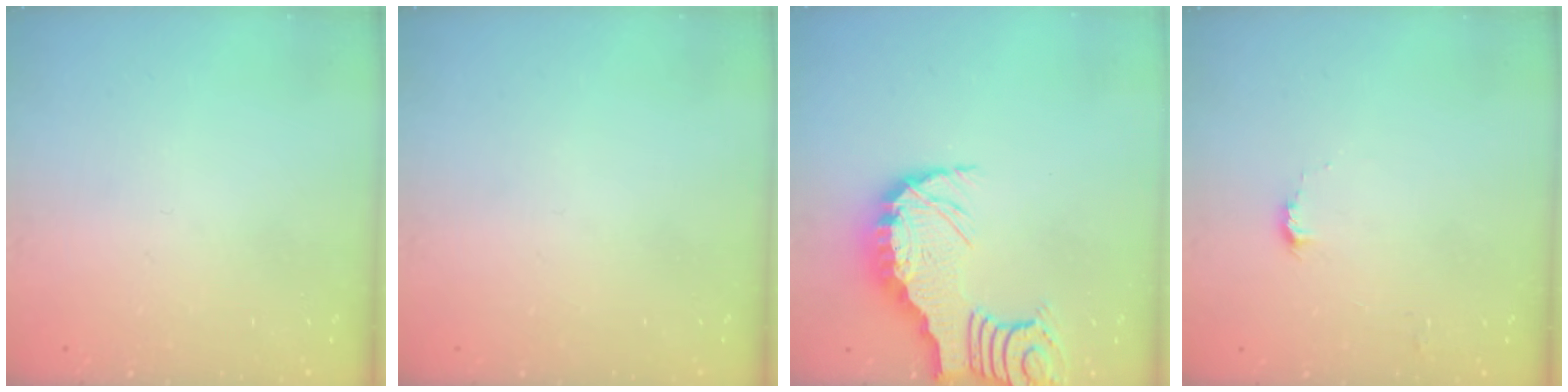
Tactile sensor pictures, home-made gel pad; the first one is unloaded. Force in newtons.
{"total": 0.0}
{"total": 7.1, "press": 7.0, "slide": 0.8}
{"total": 5.7, "press": 5.6, "slide": 0.5}